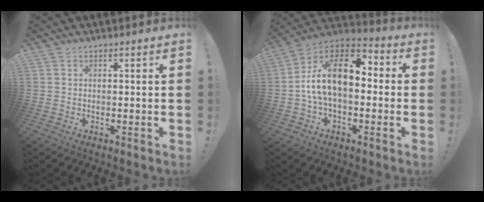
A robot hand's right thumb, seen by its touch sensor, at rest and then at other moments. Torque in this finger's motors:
{"motor_torque": [2.41, 2.53, 0.89, -0.26, 0.37]}